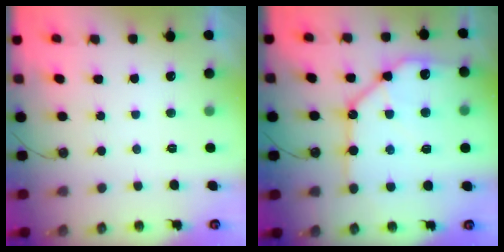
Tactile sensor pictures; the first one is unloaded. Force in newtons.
{"total": 18.7, "press": 18.6, "slide": 2.0}